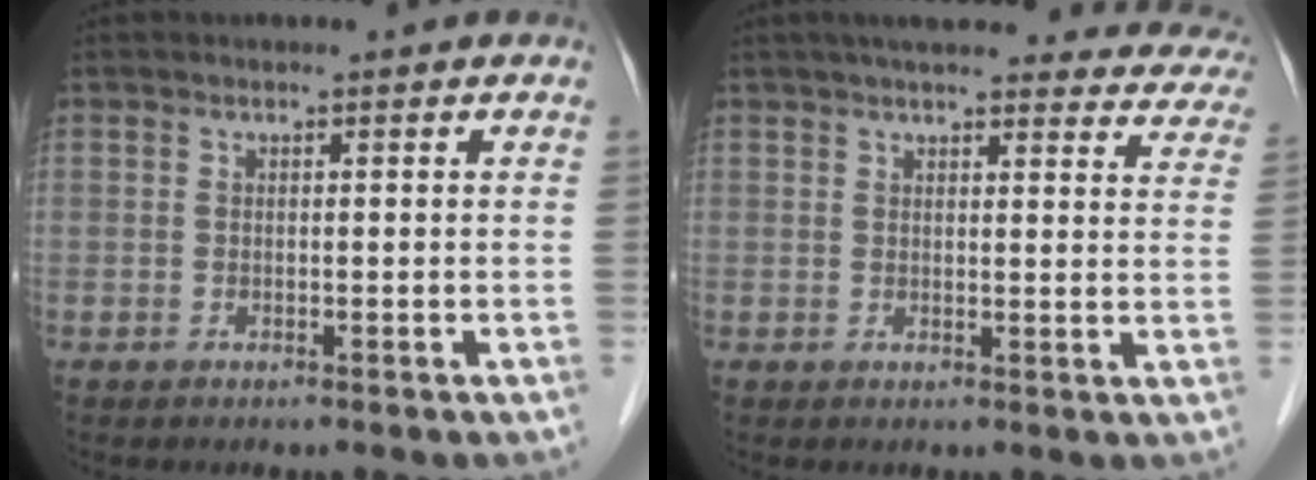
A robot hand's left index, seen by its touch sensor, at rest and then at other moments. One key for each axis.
{"total": 24.6, "fx": 22.1, "fy": 5.3, "fz": 9.4, "tx": -0.119, "ty": -0.011, "tz": 0.247}